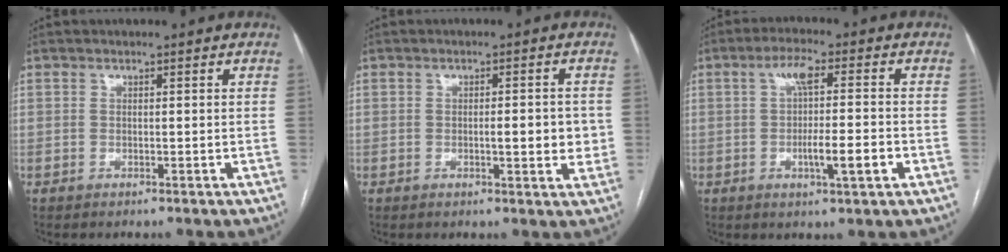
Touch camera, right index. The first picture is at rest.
{"total": 5.4, "force": [-0.5, 1.2, 5.2], "torque": [-0.077, -0.002, -0.007]}
{"total": 7.5, "force": [-1.5, 0.5, 7.3], "torque": [-0.126, 0.000, -0.026]}